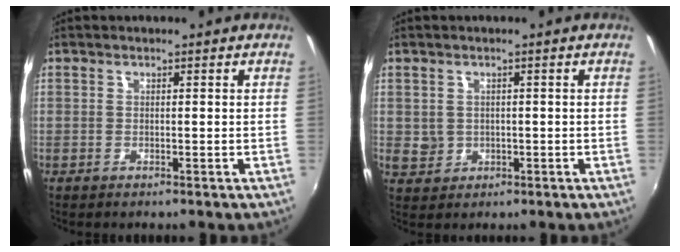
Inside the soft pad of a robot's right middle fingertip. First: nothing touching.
{"total": 3.2, "force": [0.1, 3.1, 0.9], "torque": [-0.013, 0.000, 0.007]}